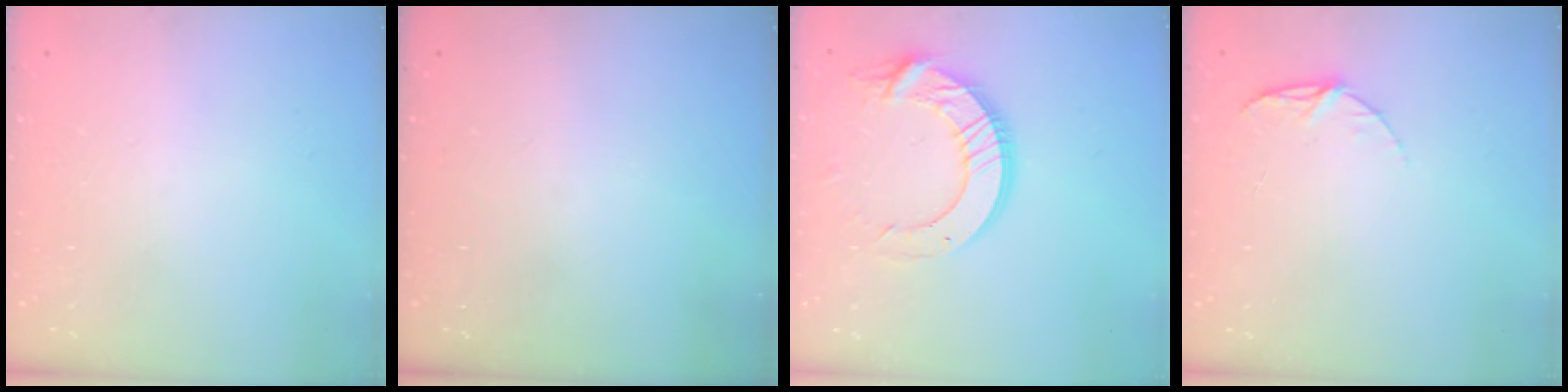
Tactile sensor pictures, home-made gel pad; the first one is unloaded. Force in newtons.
{"total": 0.0}
{"total": 14.7, "press": 14.7, "slide": 1.6}
{"total": 5.6, "press": 5.6, "slide": 0.5}